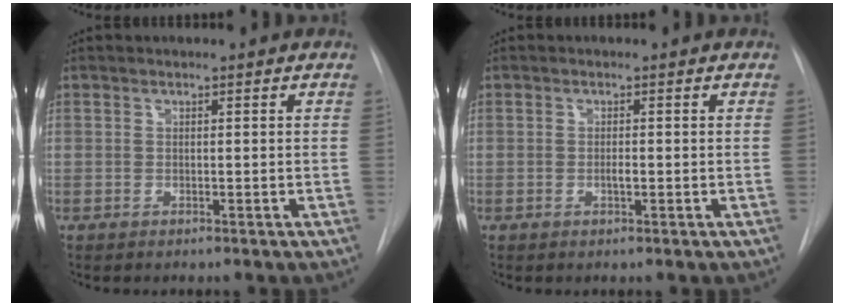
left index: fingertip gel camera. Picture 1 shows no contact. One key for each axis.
{"total": 1.0, "fx": -0.3, "fy": 0.3, "fz": 0.9, "tx": -0.017, "ty": 0.000, "tz": -0.005}